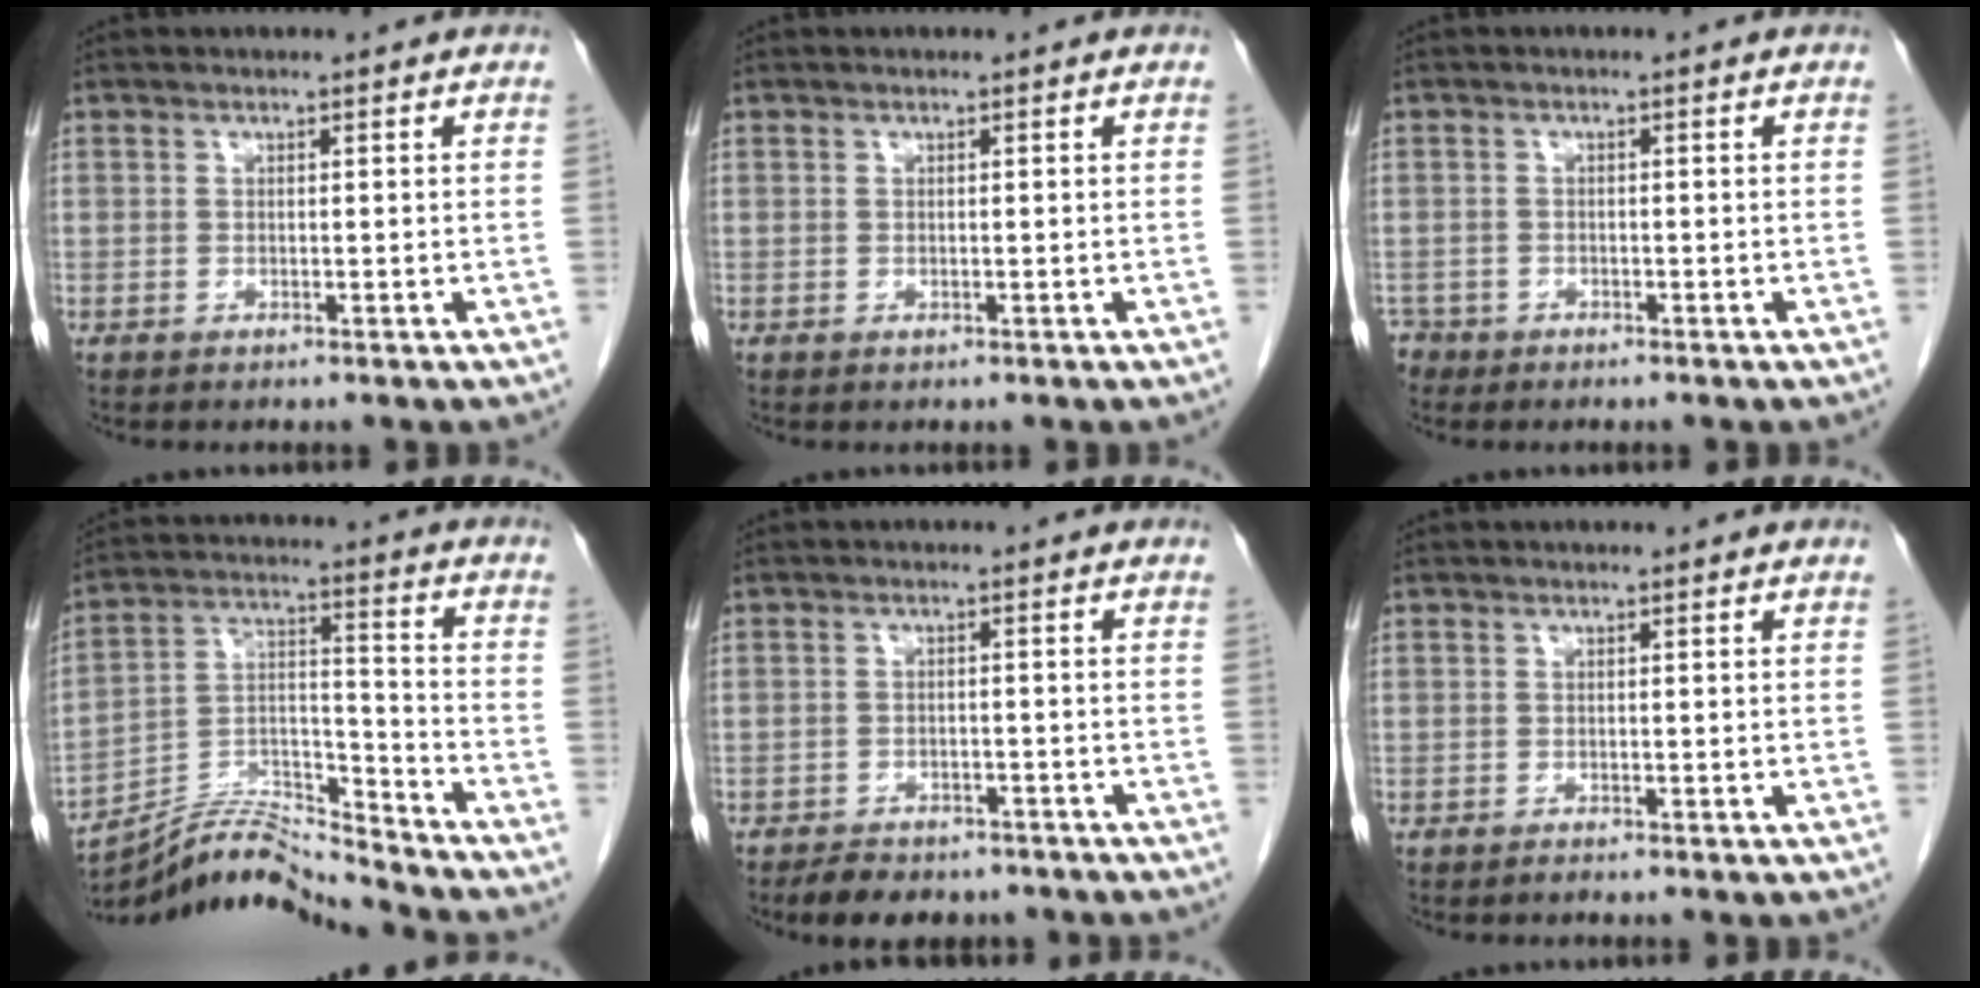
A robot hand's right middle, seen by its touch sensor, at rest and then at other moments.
{"total": 0.0}
{"total": 2.0, "force": [-1.6, 1.2, -0.2], "torque": [0.004, 0.003, -0.029]}
{"total": 12.7, "force": [-12.5, -1.3, 1.4], "torque": [-0.026, 0.034, -0.230]}
{"total": 7.0, "force": [-5.8, 3.0, 2.6], "torque": [-0.042, -0.003, -0.078]}
{"total": 0.0}